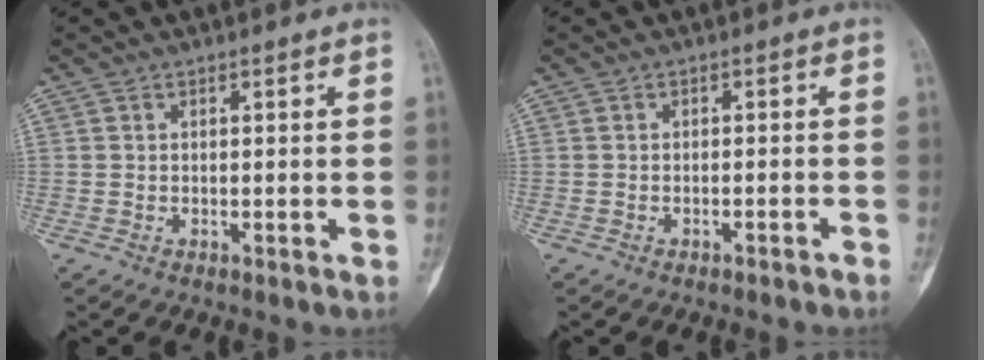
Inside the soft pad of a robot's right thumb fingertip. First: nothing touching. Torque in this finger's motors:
{"motor_torque": [-0.19, -0.09, 0.08, 0.03, -0.04]}